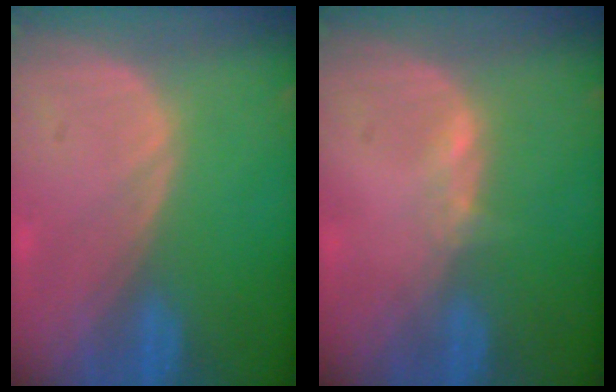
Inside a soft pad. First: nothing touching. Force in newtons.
{"total": 1.1, "press": 1.1, "slide": 0.3}